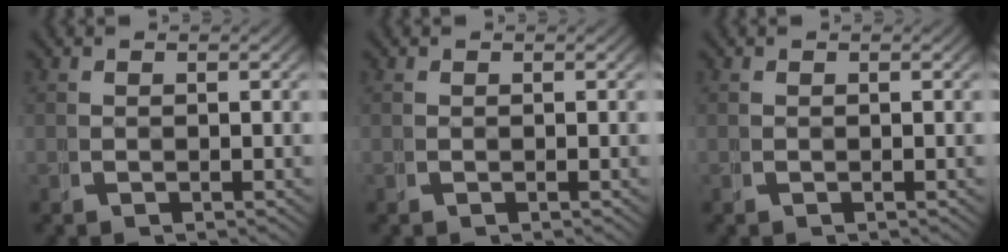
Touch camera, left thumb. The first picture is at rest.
{"total": 0.0}
{"total": 0.0}